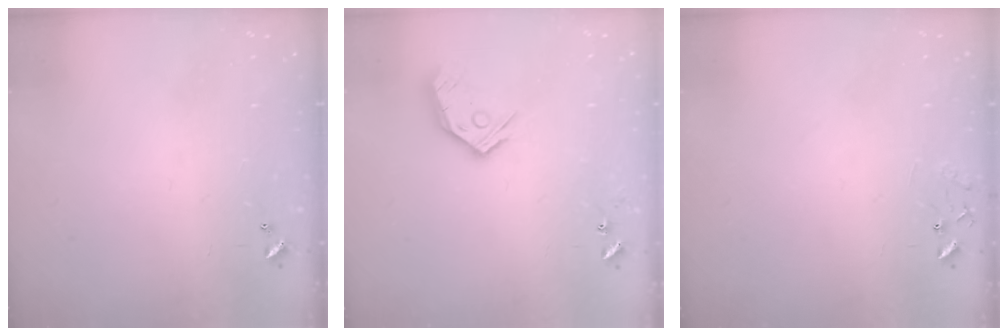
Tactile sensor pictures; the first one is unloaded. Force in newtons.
{"total": 13.2, "press": 13.1, "slide": 1.6}
{"total": 8.3, "press": 8.3, "slide": 0.6}